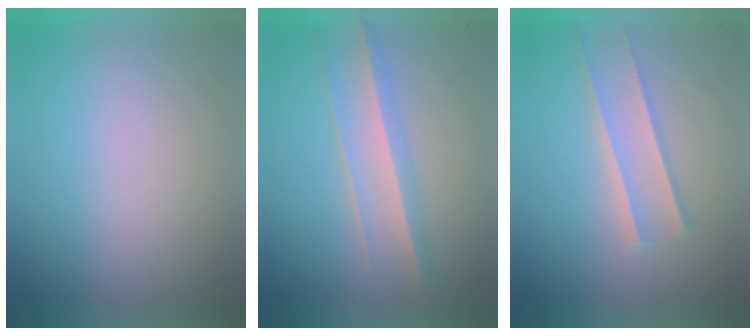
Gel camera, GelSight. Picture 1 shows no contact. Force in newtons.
{"total": 9.1}
{"total": 1.7}